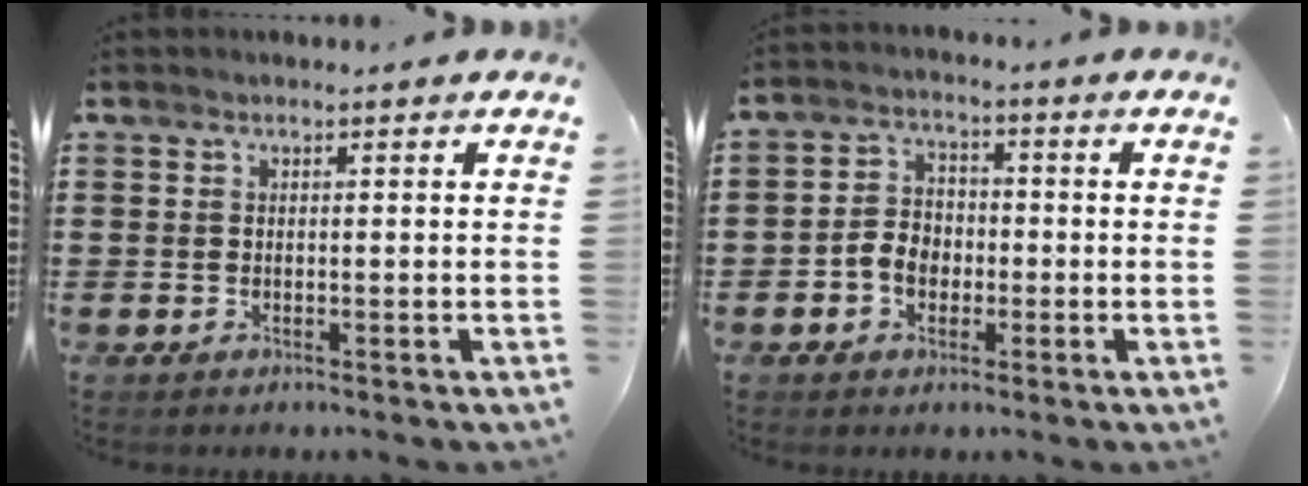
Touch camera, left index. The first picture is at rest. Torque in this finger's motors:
{"motor_torque": [0.44, 0.39, 0.22, 0.06]}